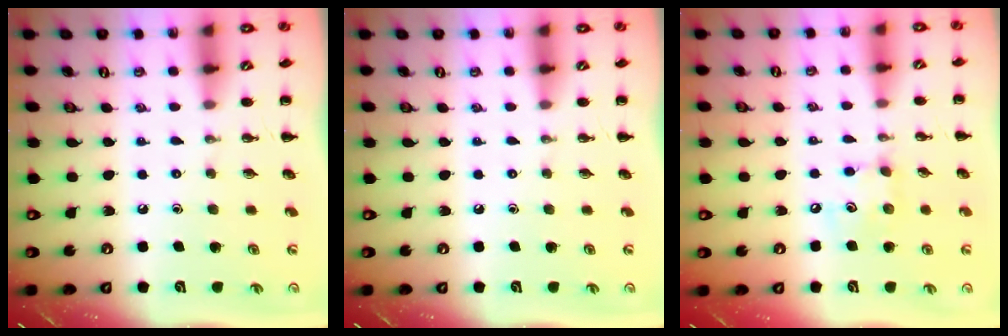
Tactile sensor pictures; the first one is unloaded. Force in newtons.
{"total": 0.0}
{"total": 6.0, "press": 5.9, "slide": 0.8}